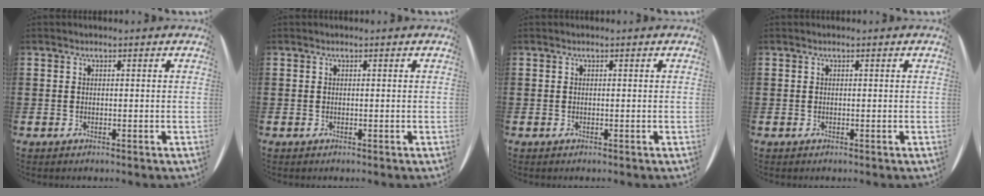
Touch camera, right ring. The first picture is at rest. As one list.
[{"total": 0.0}, {"total": 0.0}, {"total": 0.0}]